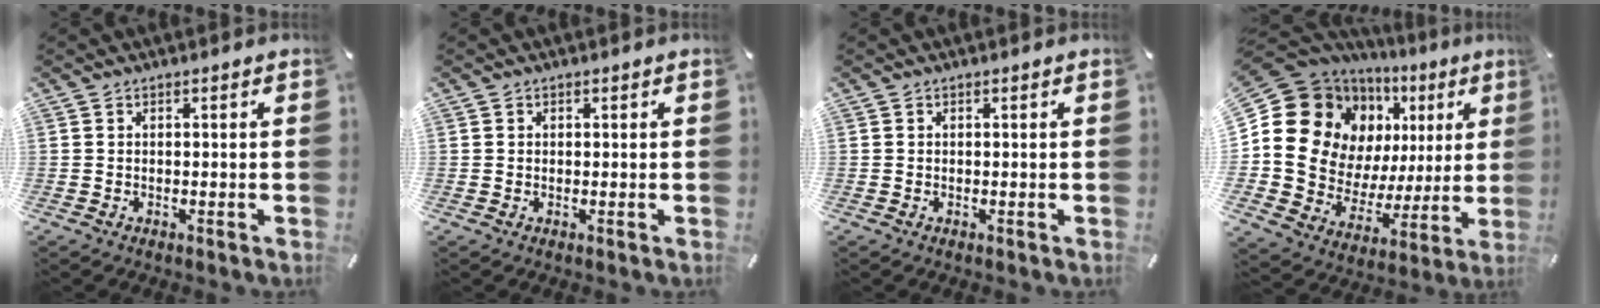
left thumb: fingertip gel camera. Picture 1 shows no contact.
{"total": 0.6, "force": [0.1, 0.6, 0.0], "torque": [0.001, 0.005, 0.002]}
{"total": 0.0}
{"total": 18.6, "force": [7.1, 15.1, 8.1], "torque": [-0.132, -0.060, 0.152]}